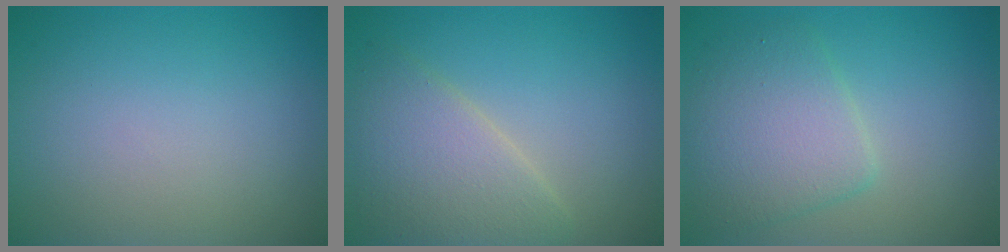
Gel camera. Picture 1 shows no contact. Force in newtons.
{"total": 4.7, "press": 4.7, "slide": 0.4}
{"total": 4.7, "press": 4.7, "slide": 0.2}